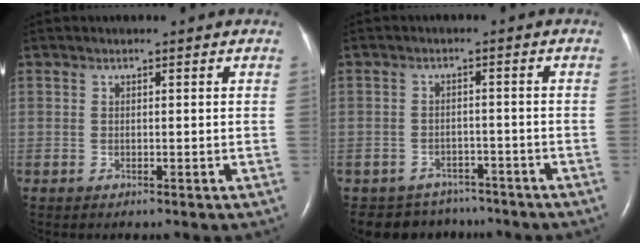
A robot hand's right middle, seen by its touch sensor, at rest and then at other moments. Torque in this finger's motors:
{"motor_torque": [0.18, -0.17, 0.01, 0.00]}